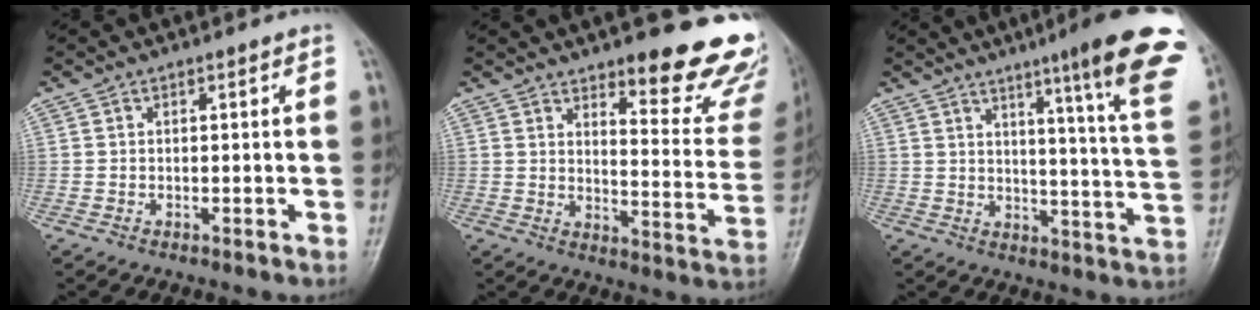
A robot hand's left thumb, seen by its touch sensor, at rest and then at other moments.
{"total": 19.2, "force": [13.7, 5.7, 12.2], "torque": [-0.106, -0.099, 0.170]}
{"total": 20.5, "force": [12.5, 1.4, 16.2], "torque": [-0.192, -0.066, 0.153]}